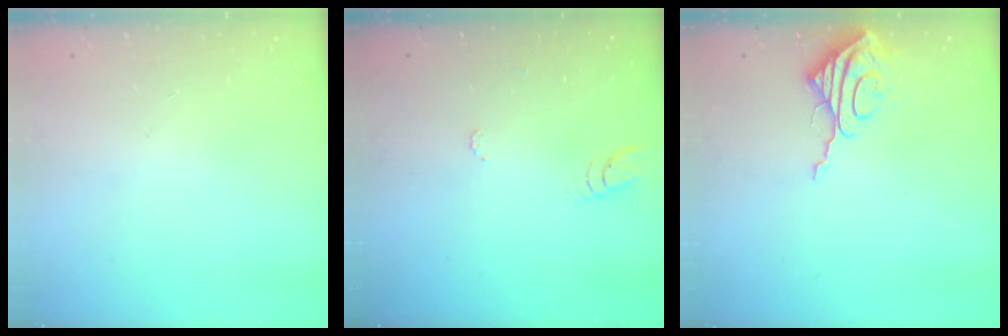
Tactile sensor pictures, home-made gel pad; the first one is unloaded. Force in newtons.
{"total": 4.4, "press": 4.4, "slide": 0.5}
{"total": 9.3, "press": 9.3, "slide": 0.9}